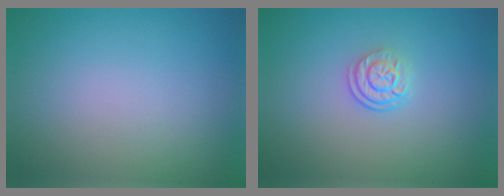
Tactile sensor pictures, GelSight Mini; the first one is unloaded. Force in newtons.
{"total": 2.4, "press": 1.8, "slide": 1.7}